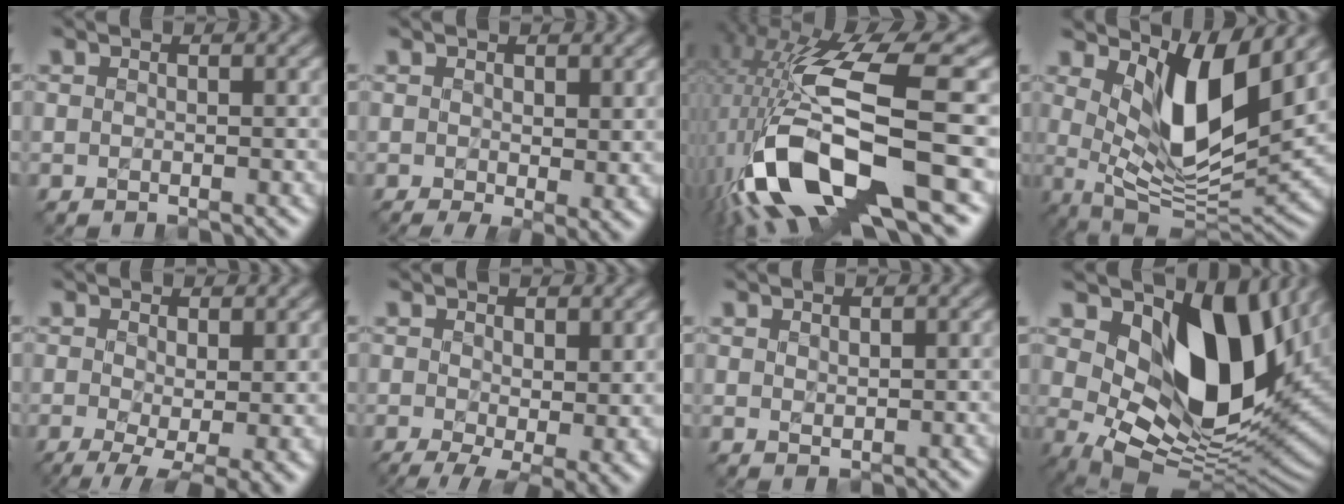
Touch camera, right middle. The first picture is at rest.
{"total": 3.4, "force": [-0.4, 1.4, 3.0], "torque": [-0.045, -0.009, -0.007]}
{"total": 14.3, "force": [-3.5, 5.3, 12.8], "torque": [-0.249, -0.009, -0.054]}
{"total": 8.0, "force": [3.2, 2.8, 6.8], "torque": [-0.120, -0.023, 0.058]}
{"total": 5.8, "force": [-1.6, 2.2, 5.1], "torque": [-0.094, -0.012, -0.017]}
{"total": 6.0, "force": [-1.3, 2.6, 5.3], "torque": [-0.092, -0.015, -0.012]}
{"total": 0.7, "force": [0.6, 0.2, -0.2], "torque": [0.001, 0.000, 0.013]}
{"total": 13.0, "force": [4.0, 7.7, 9.6], "torque": [-0.163, -0.017, 0.078]}